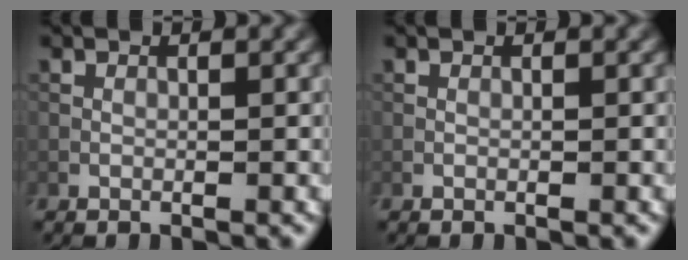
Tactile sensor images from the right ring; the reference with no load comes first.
{"total": 0.0}